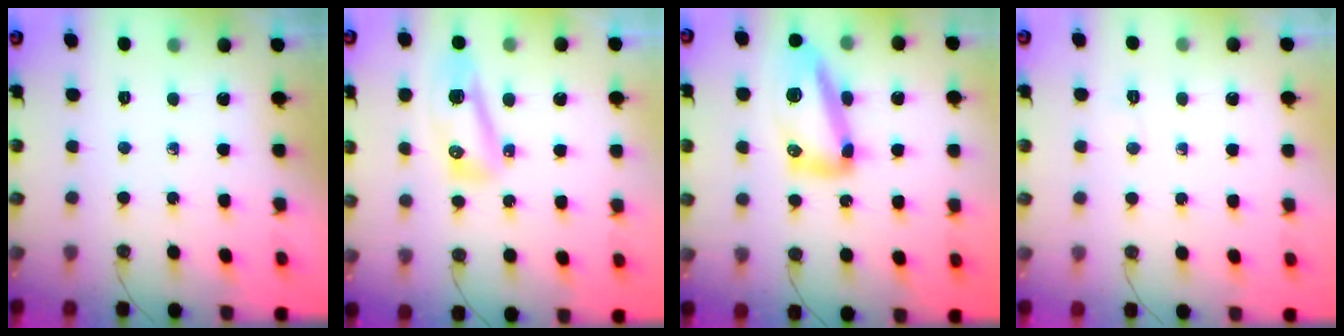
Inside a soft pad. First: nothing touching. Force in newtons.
{"total": 13.3, "press": 10.0, "slide": 8.8}
{"total": 13.9, "press": 13.9, "slide": 1.1}
{"total": 13.8, "press": 3.4, "slide": 13.3}